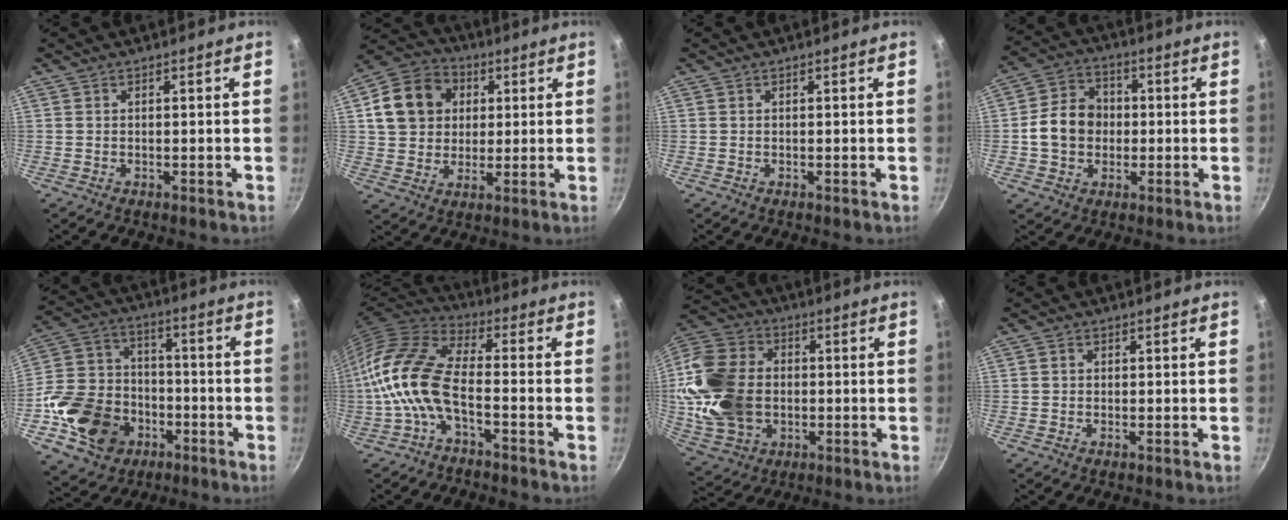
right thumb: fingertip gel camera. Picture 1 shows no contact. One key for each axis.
{"total": 13.6, "fx": 3.5, "fy": 11.3, "fz": 6.9, "tx": -0.104, "ty": 0.012, "tz": 0.048}
{"total": 0.0}
{"total": 10.3, "fx": -0.4, "fy": 8.6, "fz": 5.7, "tx": -0.071, "ty": 0.020, "tz": -0.019}
{"total": 19.9, "fx": -7.1, "fy": 15.6, "fz": 10.0, "tx": -0.167, "ty": 0.049, "tz": -0.112}
{"total": 13.2, "fx": -3.9, "fy": 6.2, "fz": 11.0, "tx": -0.229, "ty": 0.039, "tz": -0.092}
{"total": 20.4, "fx": -0.5, "fy": 15.4, "fz": 13.4, "tx": -0.250, "ty": 0.017, "tz": -0.002}
{"total": 0.9, "fx": 0.1, "fy": 0.8, "fz": 0.5, "tx": -0.008, "ty": 0.003, "tz": -0.001}